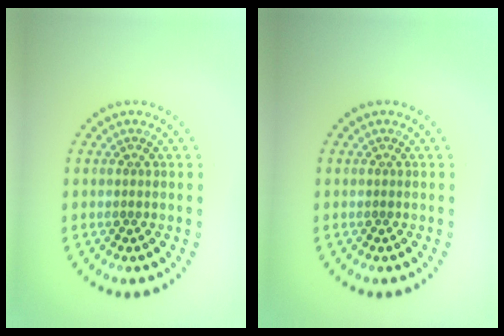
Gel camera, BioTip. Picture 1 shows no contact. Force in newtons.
{"total": 0.0}